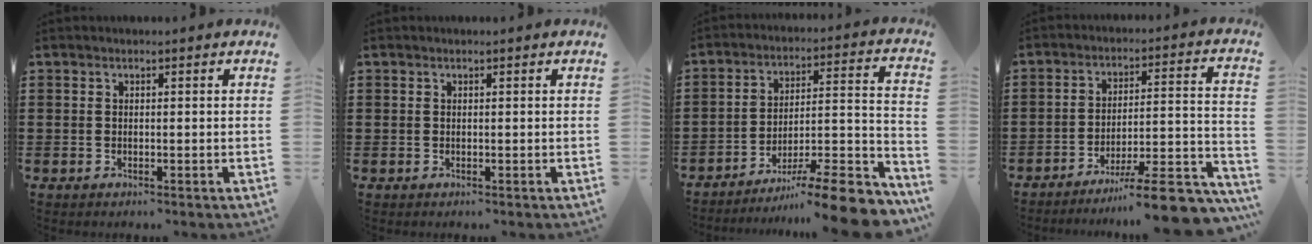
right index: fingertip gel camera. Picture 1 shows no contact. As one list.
[{"total": 0.0}, {"total": 11.1, "force": [-8.8, 0.9, 6.8], "torque": [-0.082, 0.016, -0.167]}, {"total": 10.3, "force": [-8.3, 1.0, 6.0], "torque": [-0.080, 0.014, -0.157]}]